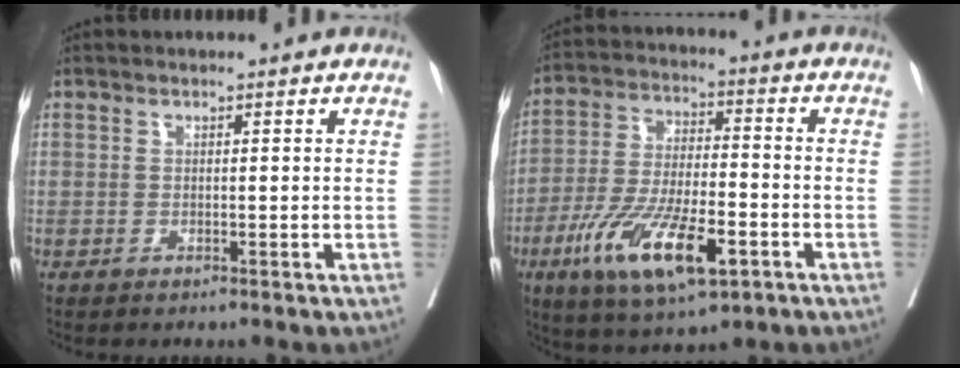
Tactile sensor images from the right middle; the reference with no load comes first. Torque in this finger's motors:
{"motor_torque": [1.46, -0.67, 0.38, 0.14]}